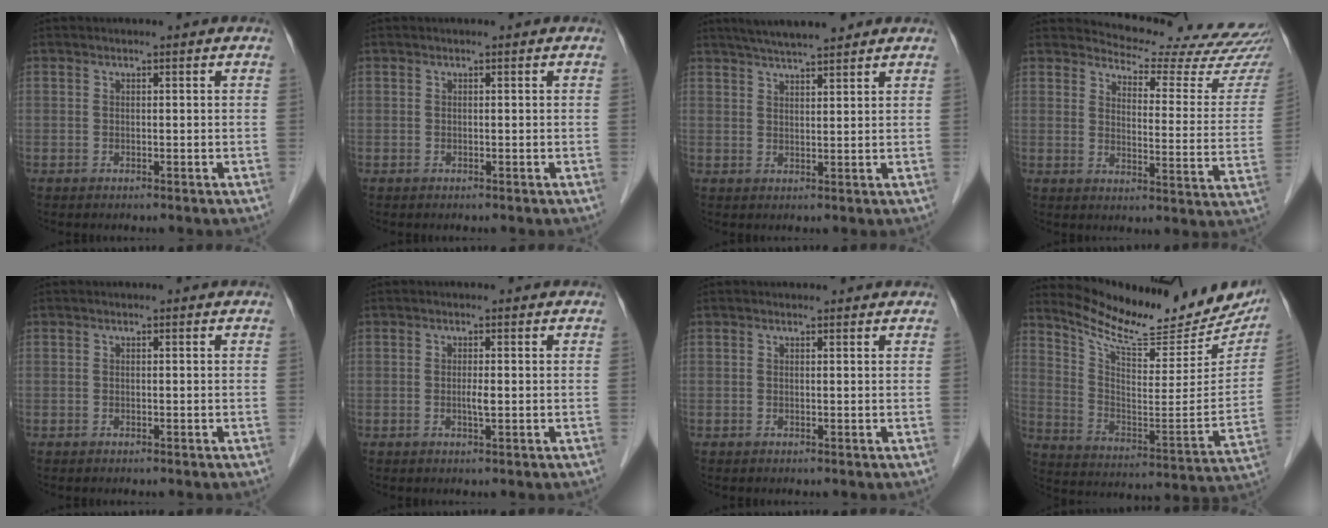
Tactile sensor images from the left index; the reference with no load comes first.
{"total": 0.0}
{"total": 7.9, "force": [6.9, 0.7, 3.9], "torque": [-0.059, 0.022, 0.105]}
{"total": 19.0, "force": [18.4, 2.6, 4.0], "torque": [-0.040, -0.106, 0.193]}
{"total": 0.0}
{"total": 1.2, "force": [-0.3, 0.1, 1.2], "torque": [-0.024, -0.005, -0.005]}
{"total": 1.3, "force": [1.3, 0.3, 0.1], "torque": [-0.011, 0.005, 0.014]}
{"total": 22.8, "force": [20.6, 4.4, 8.7], "torque": [-0.139, -0.068, 0.292]}